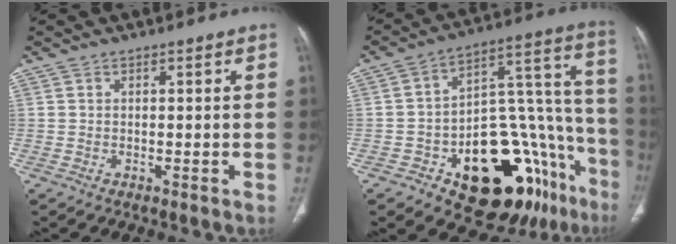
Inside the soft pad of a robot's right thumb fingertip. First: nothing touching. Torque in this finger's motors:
{"motor_torque": [4.41, 0.60, 1.17, -1.60, 0.09]}